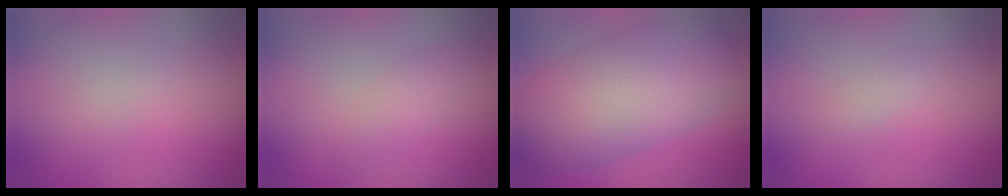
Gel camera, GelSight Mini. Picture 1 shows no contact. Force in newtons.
{"total": 1.4, "press": 1.4, "slide": 0.1}
{"total": 9.3, "press": 9.3, "slide": 0.6}
{"total": 0.6, "press": 0.6, "slide": 0.0}